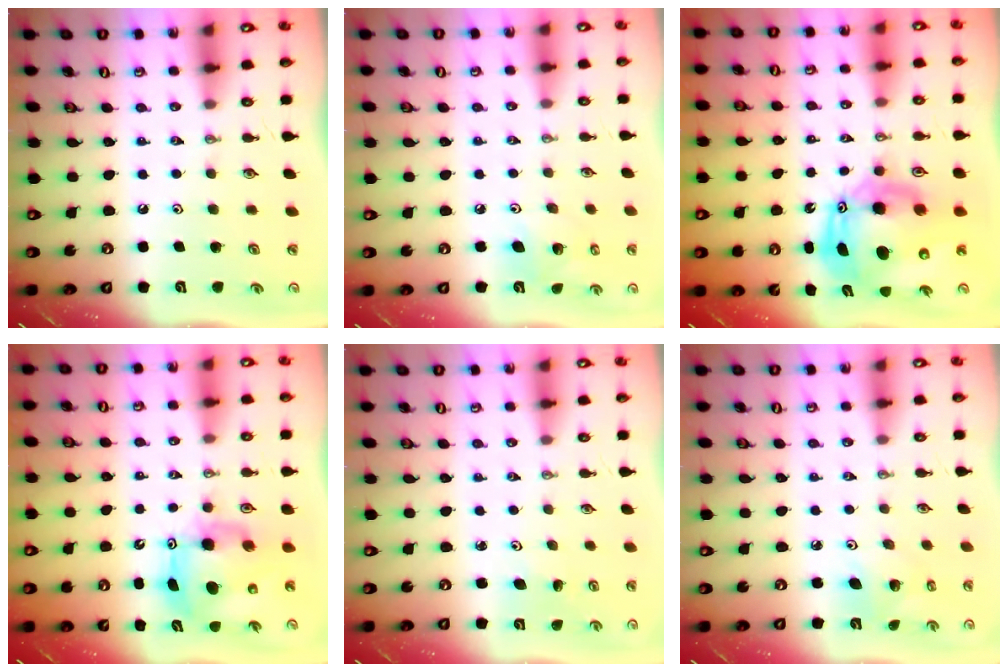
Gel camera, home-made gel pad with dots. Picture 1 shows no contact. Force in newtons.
{"total": 7.9, "press": 7.7, "slide": 1.6}
{"total": 15.9, "press": 15.7, "slide": 2.6}
{"total": 9.7, "press": 9.7, "slide": 0.8}
{"total": 3.9, "press": 3.9, "slide": 0.2}
{"total": 4.8, "press": 4.8, "slide": 0.2}